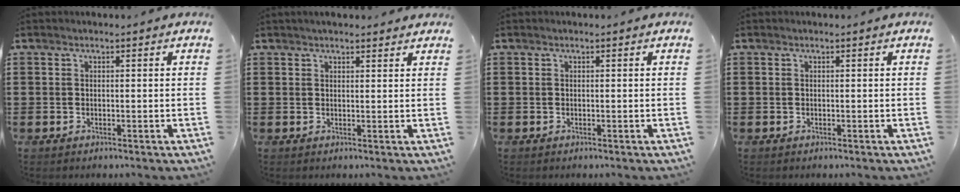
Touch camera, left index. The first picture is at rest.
{"total": 1.7, "force": [1.6, 0.3, 0.5], "torque": [-0.013, 0.005, 0.030]}
{"total": 0.0}
{"total": 0.0}